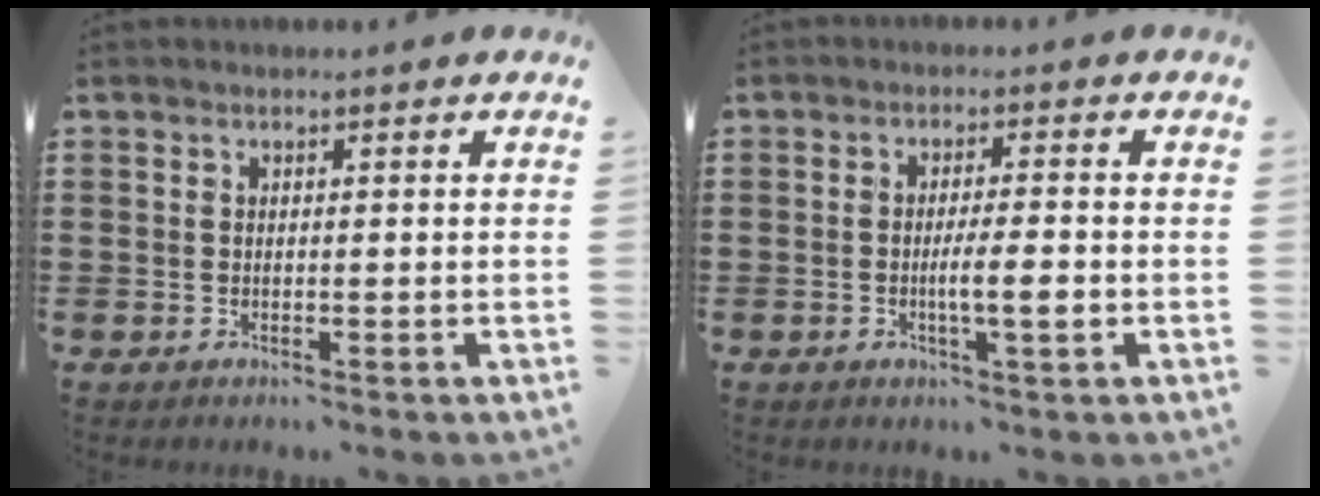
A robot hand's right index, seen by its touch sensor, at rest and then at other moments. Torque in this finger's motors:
{"motor_torque": [1.03, -0.31, 0.30, 0.12]}